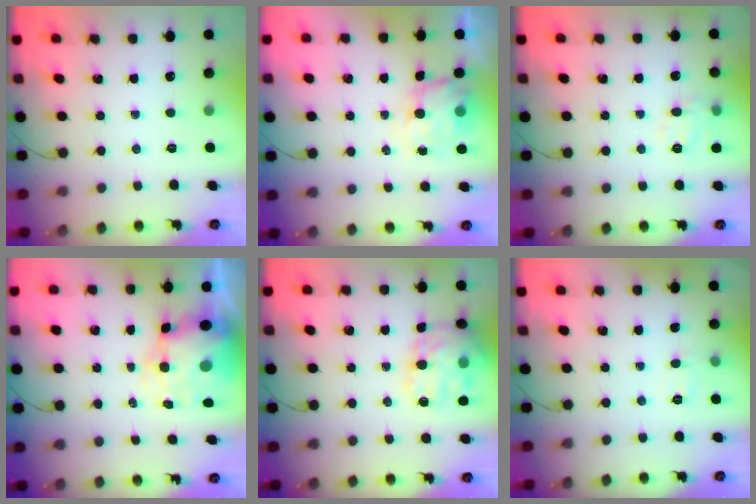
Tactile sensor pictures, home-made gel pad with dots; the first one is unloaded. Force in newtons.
{"total": 5.1, "press": 5.0, "slide": 1.3}
{"total": 9.2, "press": 9.1, "slide": 1.2}
{"total": 9.9, "press": 9.7, "slide": 2.1}
{"total": 18.4, "press": 18.3, "slide": 1.6}
{"total": 5.6, "press": 5.3, "slide": 1.7}